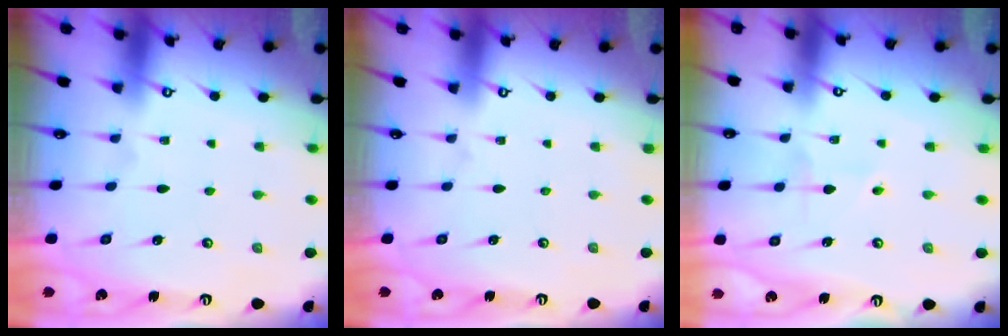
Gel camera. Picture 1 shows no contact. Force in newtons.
{"total": 0.0}
{"total": 2.3, "press": 2.3, "slide": 0.4}